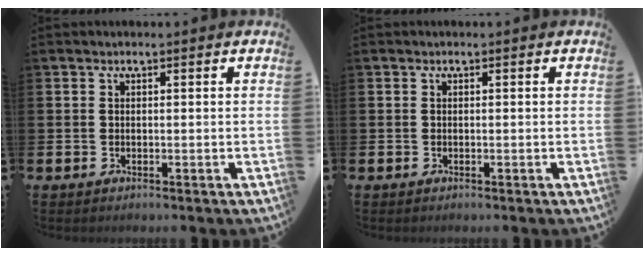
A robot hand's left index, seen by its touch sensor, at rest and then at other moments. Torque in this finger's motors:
{"motor_torque": [0.00, 0.00, 0.00, 0.00]}